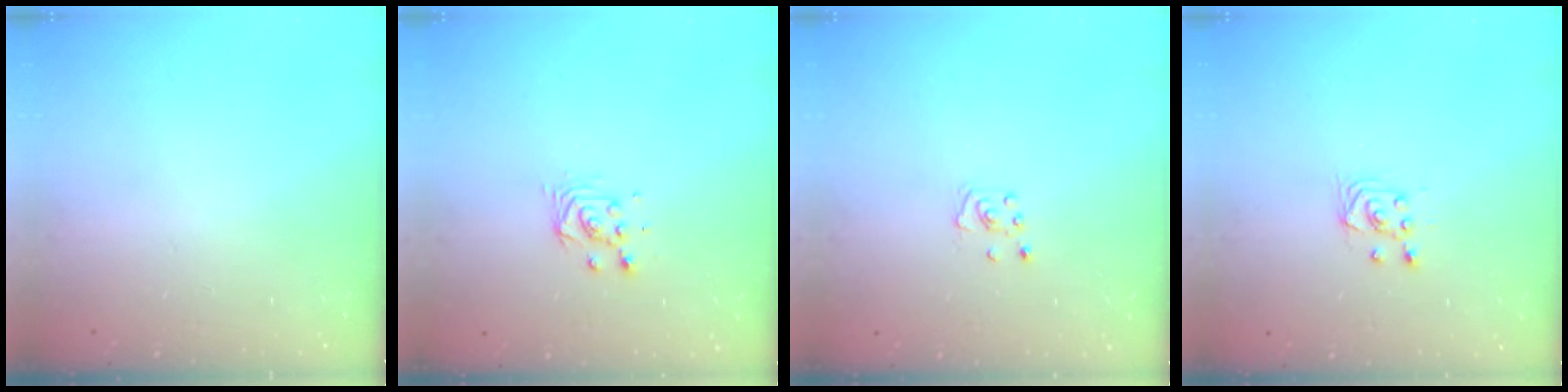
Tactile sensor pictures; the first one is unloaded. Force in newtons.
{"total": 3.8, "press": 3.8, "slide": 0.3}
{"total": 2.8, "press": 2.8, "slide": 0.3}
{"total": 2.9, "press": 2.7, "slide": 1.0}